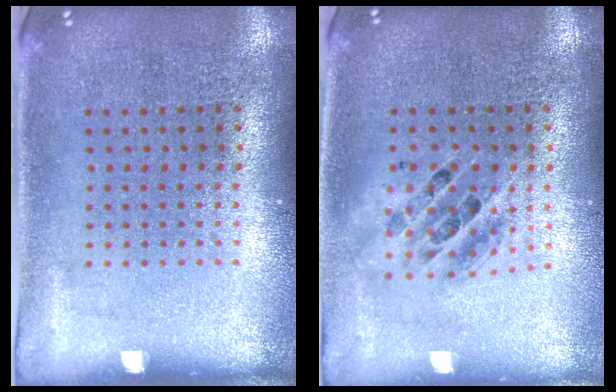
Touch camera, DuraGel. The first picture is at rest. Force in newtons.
{"total": 1.4, "press": 1.2, "slide": 0.7}